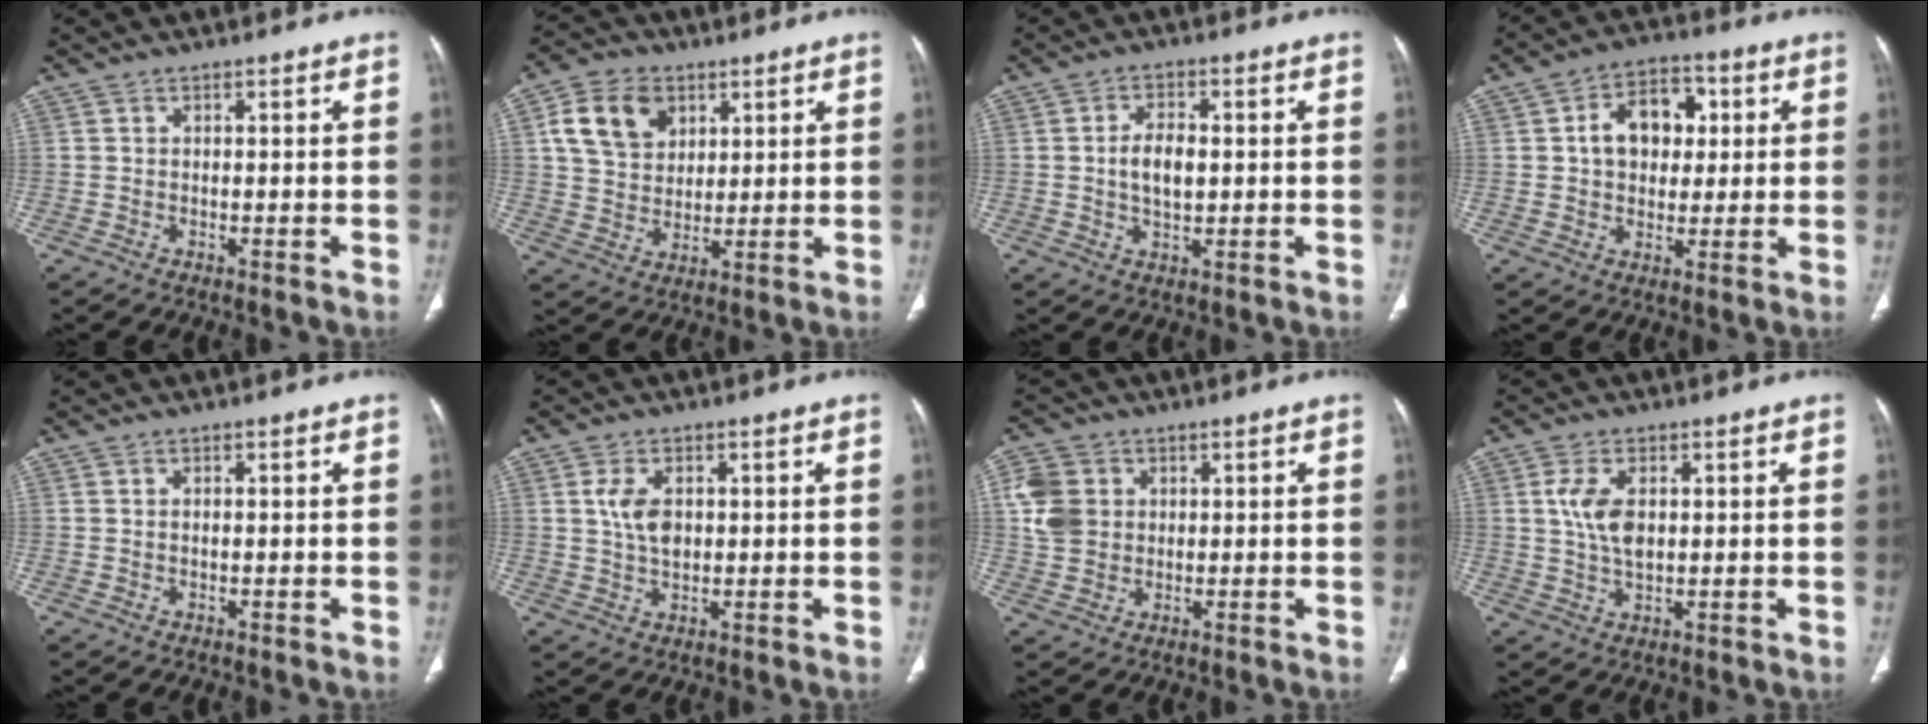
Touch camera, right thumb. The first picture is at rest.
{"total": 11.3, "force": [4.4, 8.5, 6.0], "torque": [-0.084, -0.007, 0.084]}
{"total": 6.0, "force": [0.3, 3.2, 5.0], "torque": [-0.089, 0.000, 0.003]}
{"total": 12.4, "force": [2.2, 9.1, 8.2], "torque": [-0.086, 0.013, 0.029]}
{"total": 0.5, "force": [0.1, 0.2, 0.5], "torque": [-0.014, 0.005, 0.003]}
{"total": 5.4, "force": [1.1, 3.4, 4.1], "torque": [-0.074, -0.003, 0.021]}
{"total": 7.4, "force": [1.6, 6.2, 3.6], "torque": [-0.063, 0.000, 0.031]}
{"total": 6.5, "force": [1.3, 3.6, 5.2], "torque": [-0.103, -0.005, 0.026]}